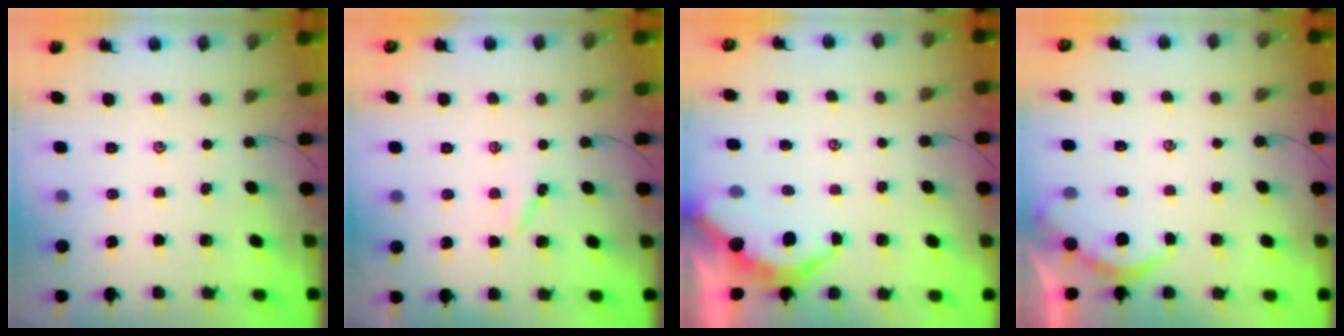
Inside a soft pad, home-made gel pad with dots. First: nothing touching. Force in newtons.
{"total": 2.6, "press": 2.6, "slide": 0.3}
{"total": 3.5, "press": 3.5, "slide": 0.5}
{"total": 2.0, "press": 2.0, "slide": 0.2}